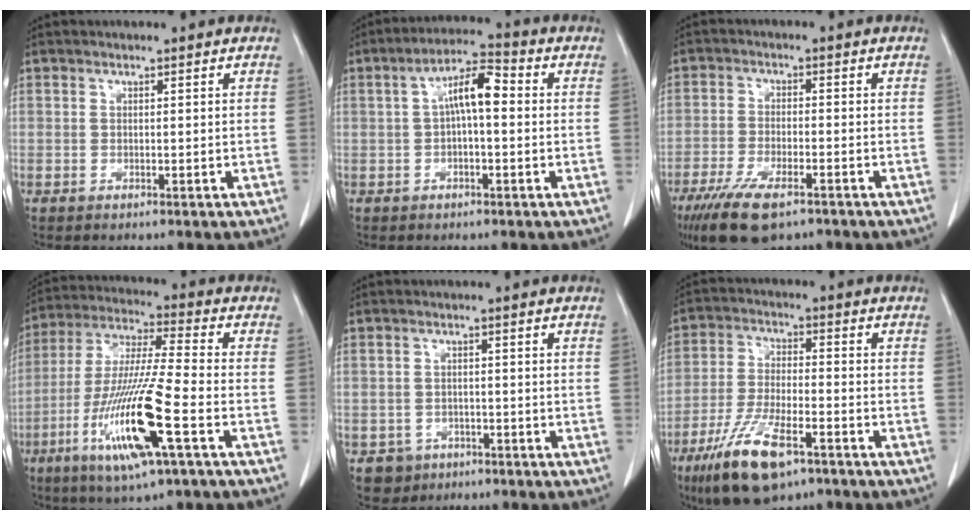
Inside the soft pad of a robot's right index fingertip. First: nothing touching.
{"total": 6.8, "force": [0.6, 1.9, 6.5], "torque": [-0.119, 0.028, 0.006]}
{"total": 10.4, "force": [-7.1, 3.2, 7.0], "torque": [-0.127, -0.019, -0.119]}
{"total": 16.6, "force": [-6.3, 0.5, 15.4], "torque": [-0.315, -0.022, -0.119]}
{"total": 3.8, "force": [-2.0, 3.2, 0.2], "torque": [0.002, 0.011, -0.027]}
{"total": 12.8, "force": [-7.7, 3.8, 9.4], "torque": [-0.189, -0.018, -0.134]}